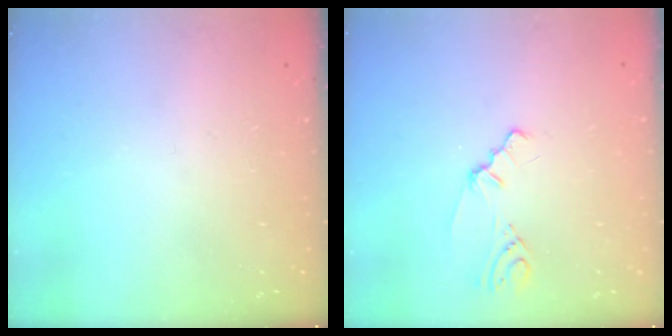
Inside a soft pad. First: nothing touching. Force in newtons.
{"total": 1.4, "press": 1.4, "slide": 0.4}